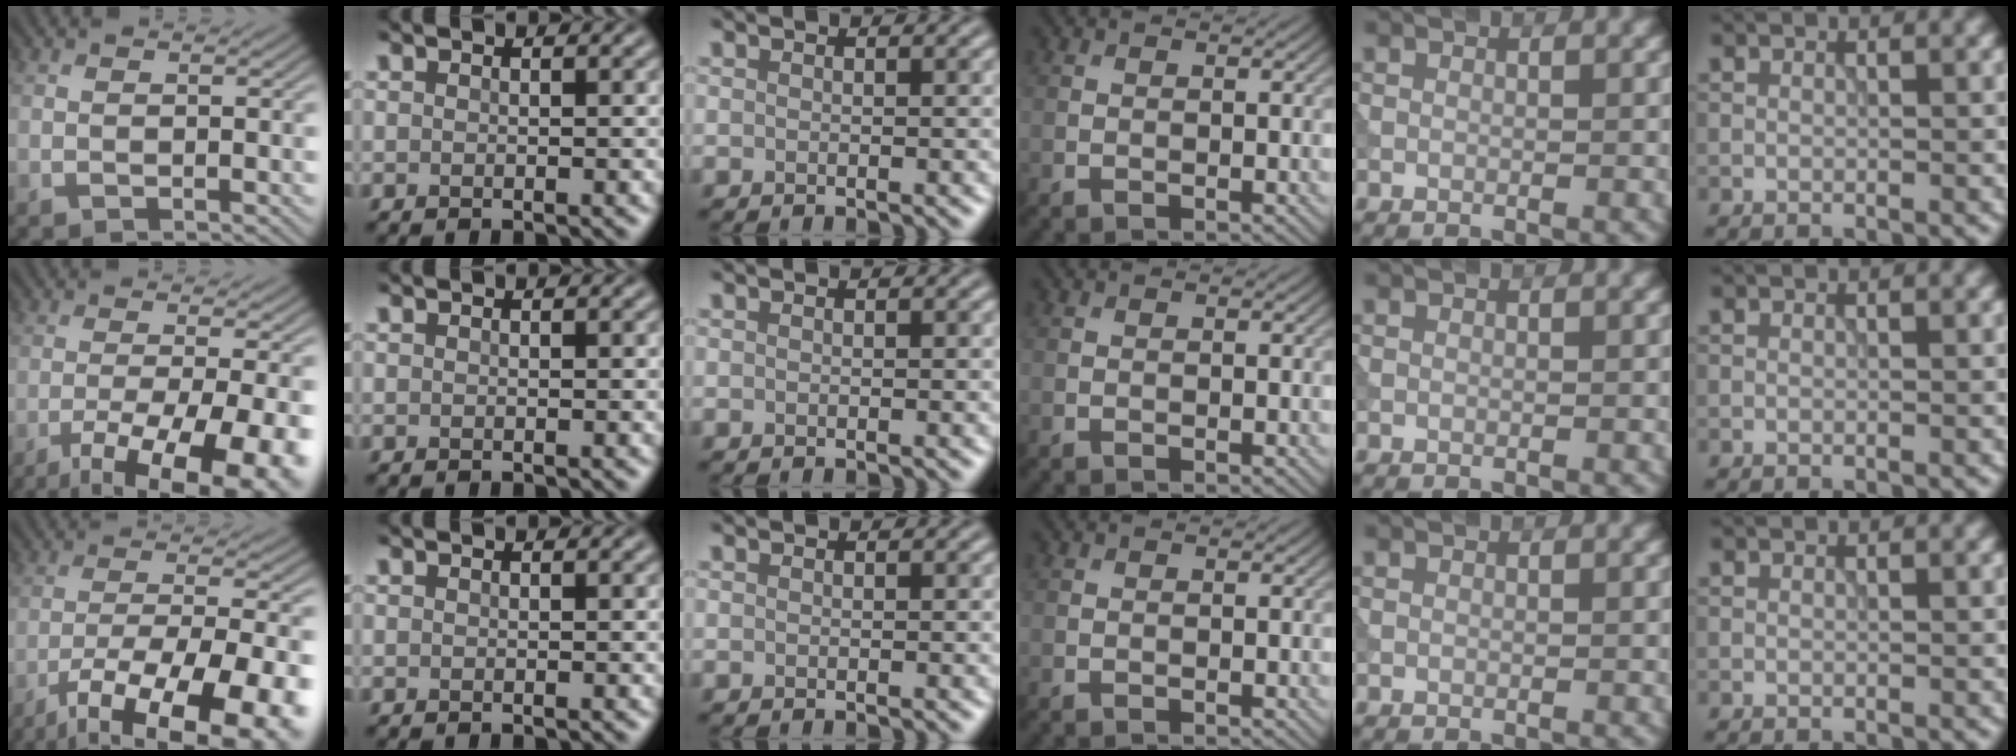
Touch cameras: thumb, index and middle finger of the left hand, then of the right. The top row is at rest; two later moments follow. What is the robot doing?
{"motion": "extract", "object": "tissue"}